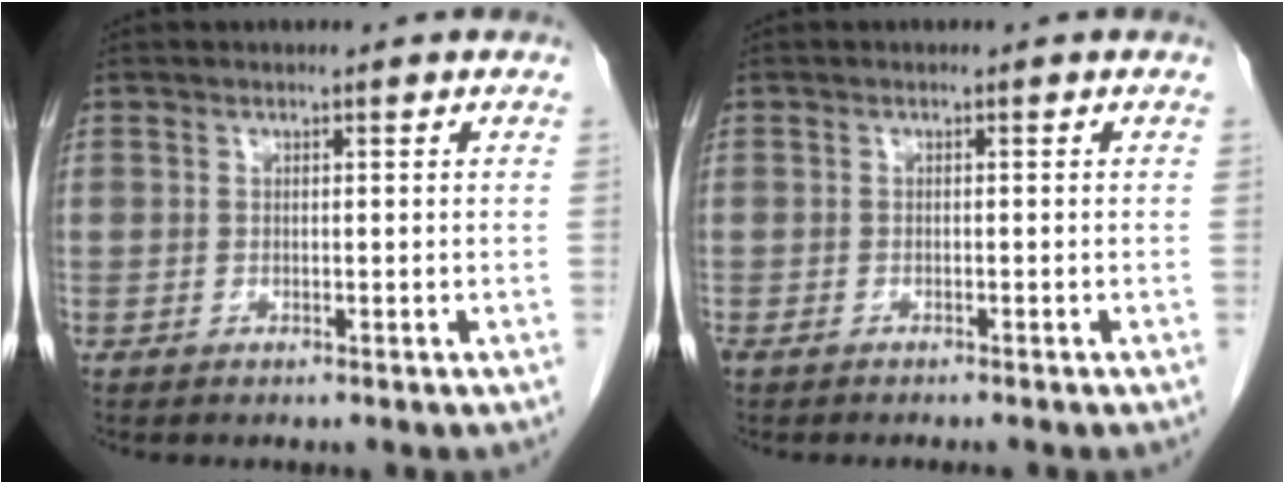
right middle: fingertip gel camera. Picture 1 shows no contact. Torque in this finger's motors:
{"motor_torque": [0.24, -0.13, 0.00, 0.01]}